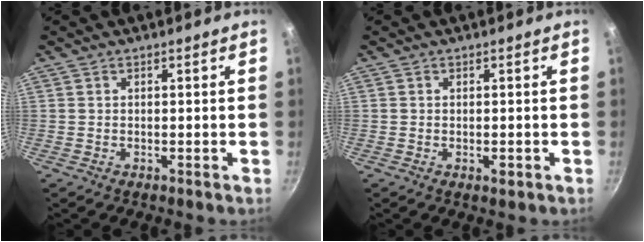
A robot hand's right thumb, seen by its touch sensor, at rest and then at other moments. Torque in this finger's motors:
{"motor_torque": [-0.29, 0.07, -0.23, 0.03, -0.03]}